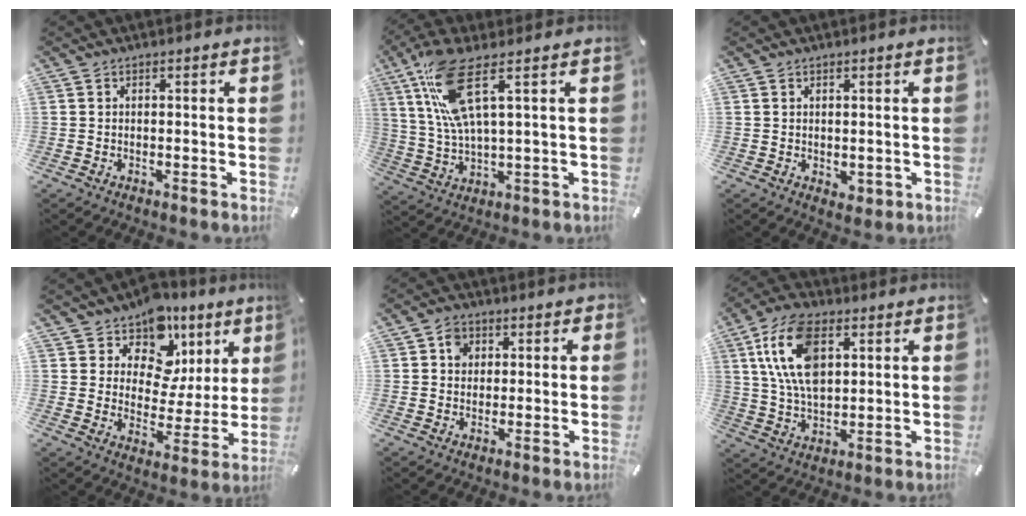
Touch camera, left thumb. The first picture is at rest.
{"total": 12.6, "force": [5.3, 3.3, 10.9], "torque": [-0.228, -0.003, 0.096]}
{"total": 1.6, "force": [0.2, 1.4, 0.7], "torque": [-0.004, 0.000, 0.003]}
{"total": 11.0, "force": [6.9, 8.0, 3.0], "torque": [-0.046, -0.064, 0.125]}
{"total": 4.4, "force": [0.6, 3.9, 1.9], "torque": [-0.019, 0.002, 0.005]}
{"total": 13.8, "force": [4.7, 8.1, 10.2], "torque": [-0.243, 0.003, 0.082]}